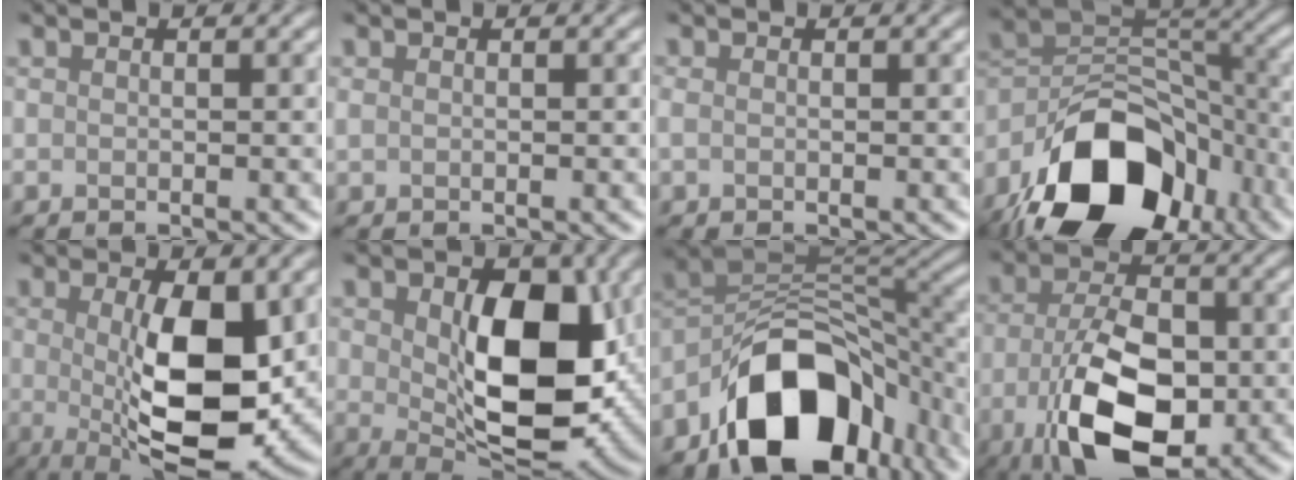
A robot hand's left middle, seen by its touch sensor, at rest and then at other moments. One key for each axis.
{"total": 0.0}
{"total": 0.0}
{"total": 14.5, "fx": -9.1, "fy": 8.5, "fz": 7.4, "tx": -0.143, "ty": 0.016, "tz": -0.156}
{"total": 9.3, "fx": 0.2, "fy": 3.0, "fz": 8.8, "tx": -0.154, "ty": -0.014, "tz": 0.014}
{"total": 10.0, "fx": 1.1, "fy": 5.3, "fz": 8.4, "tx": -0.125, "ty": -0.002, "tz": 0.030}
{"total": 13.7, "fx": -6.8, "fy": 8.6, "fz": 8.2, "tx": -0.133, "ty": 0.002, "tz": -0.113}
{"total": 10.1, "fx": -4.0, "fy": 5.2, "fz": 7.6, "tx": -0.159, "ty": -0.006, "tz": -0.067}